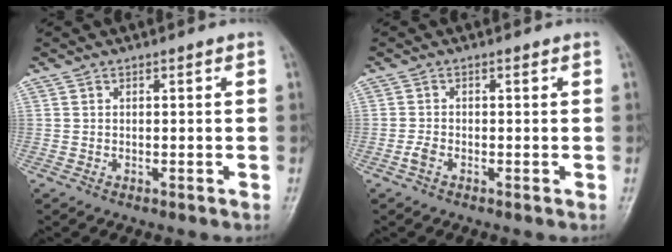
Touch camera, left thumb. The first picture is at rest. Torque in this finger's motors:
{"motor_torque": [-0.02, 0.02, 0.03, -0.08, 0.00]}